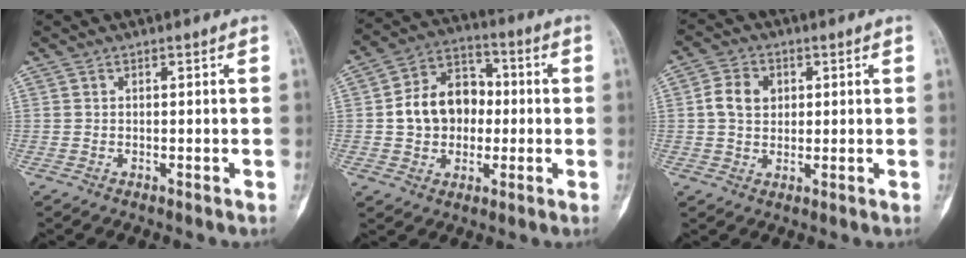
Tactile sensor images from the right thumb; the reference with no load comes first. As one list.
[{"total": 12.9, "force": [-0.2, 10.2, 8.0], "torque": [-0.094, 0.029, -0.008]}, {"total": 6.0, "force": [1.1, 4.8, 3.4], "torque": [-0.049, 0.003, 0.016]}]